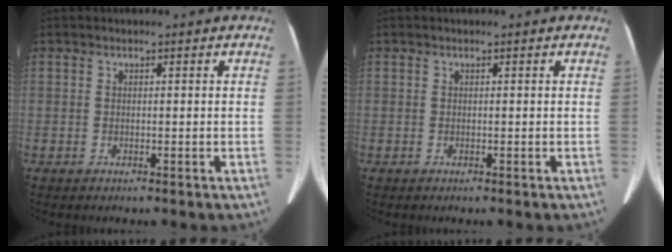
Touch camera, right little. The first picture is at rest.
{"total": 0.0}